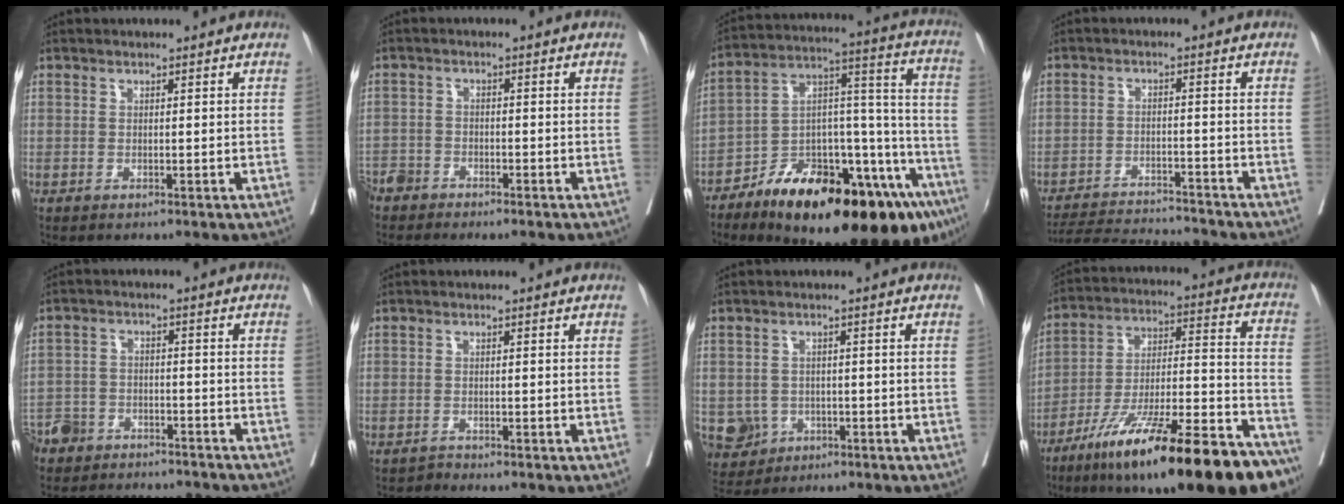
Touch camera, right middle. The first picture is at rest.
{"total": 3.8, "force": [-3.7, 0.7, 0.6], "torque": [-0.002, -0.010, -0.070]}
{"total": 30.6, "force": [-19.7, 7.4, 22.2], "torque": [-0.243, 0.010, -0.297]}
{"total": 11.3, "force": [-11.1, 0.3, 2.4], "torque": [-0.037, -0.003, -0.169]}
{"total": 11.9, "force": [-10.7, 4.5, 2.7], "torque": [-0.052, 0.010, -0.151]}
{"total": 0.6, "force": [-0.5, -0.1, -0.3], "torque": [0.006, -0.004, -0.010]}
{"total": 4.9, "force": [-1.5, 4.6, 0.7], "torque": [-0.013, 0.005, -0.018]}
{"total": 28.5, "force": [-19.7, 4.1, 20.2], "torque": [-0.248, 0.000, -0.323]}